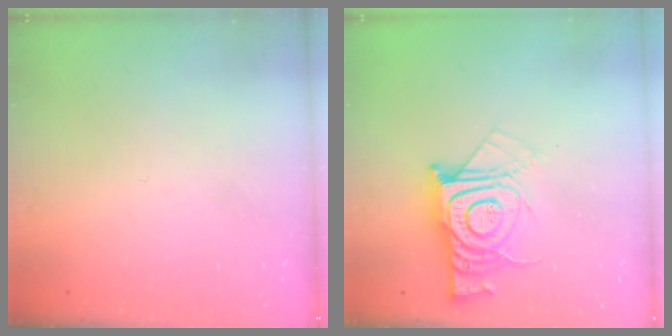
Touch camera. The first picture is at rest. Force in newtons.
{"total": 14.2, "press": 14.2, "slide": 1.2}